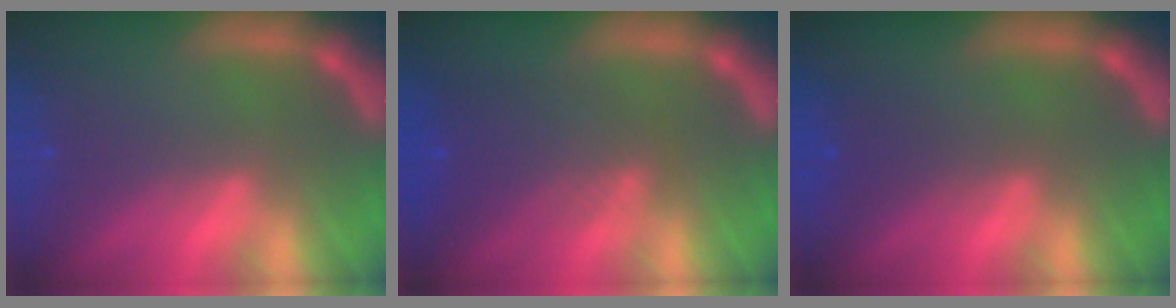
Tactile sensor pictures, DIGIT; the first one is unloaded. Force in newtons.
{"total": 4.6}
{"total": 1.4}